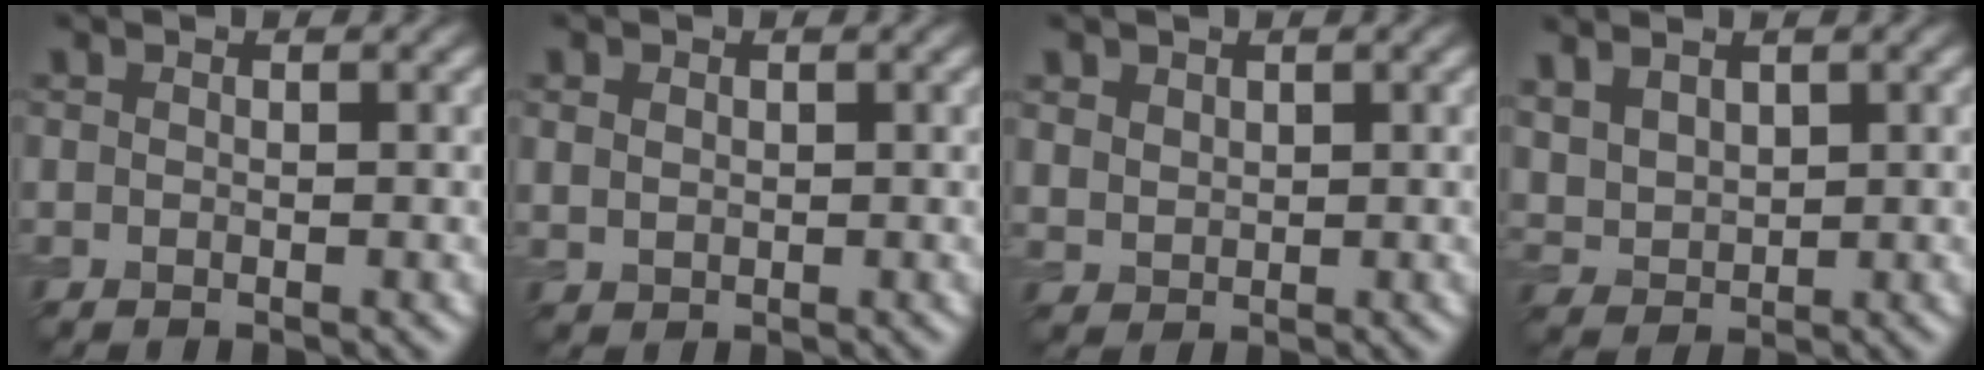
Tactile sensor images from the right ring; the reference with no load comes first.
{"total": 1.4, "force": [0.5, 1.1, 0.6], "torque": [-0.013, -0.002, 0.014]}
{"total": 2.0, "force": [1.1, 1.5, 0.7], "torque": [-0.022, -0.005, 0.033]}
{"total": 4.1, "force": [2.1, 2.7, 2.3], "torque": [-0.068, 0.012, 0.041]}